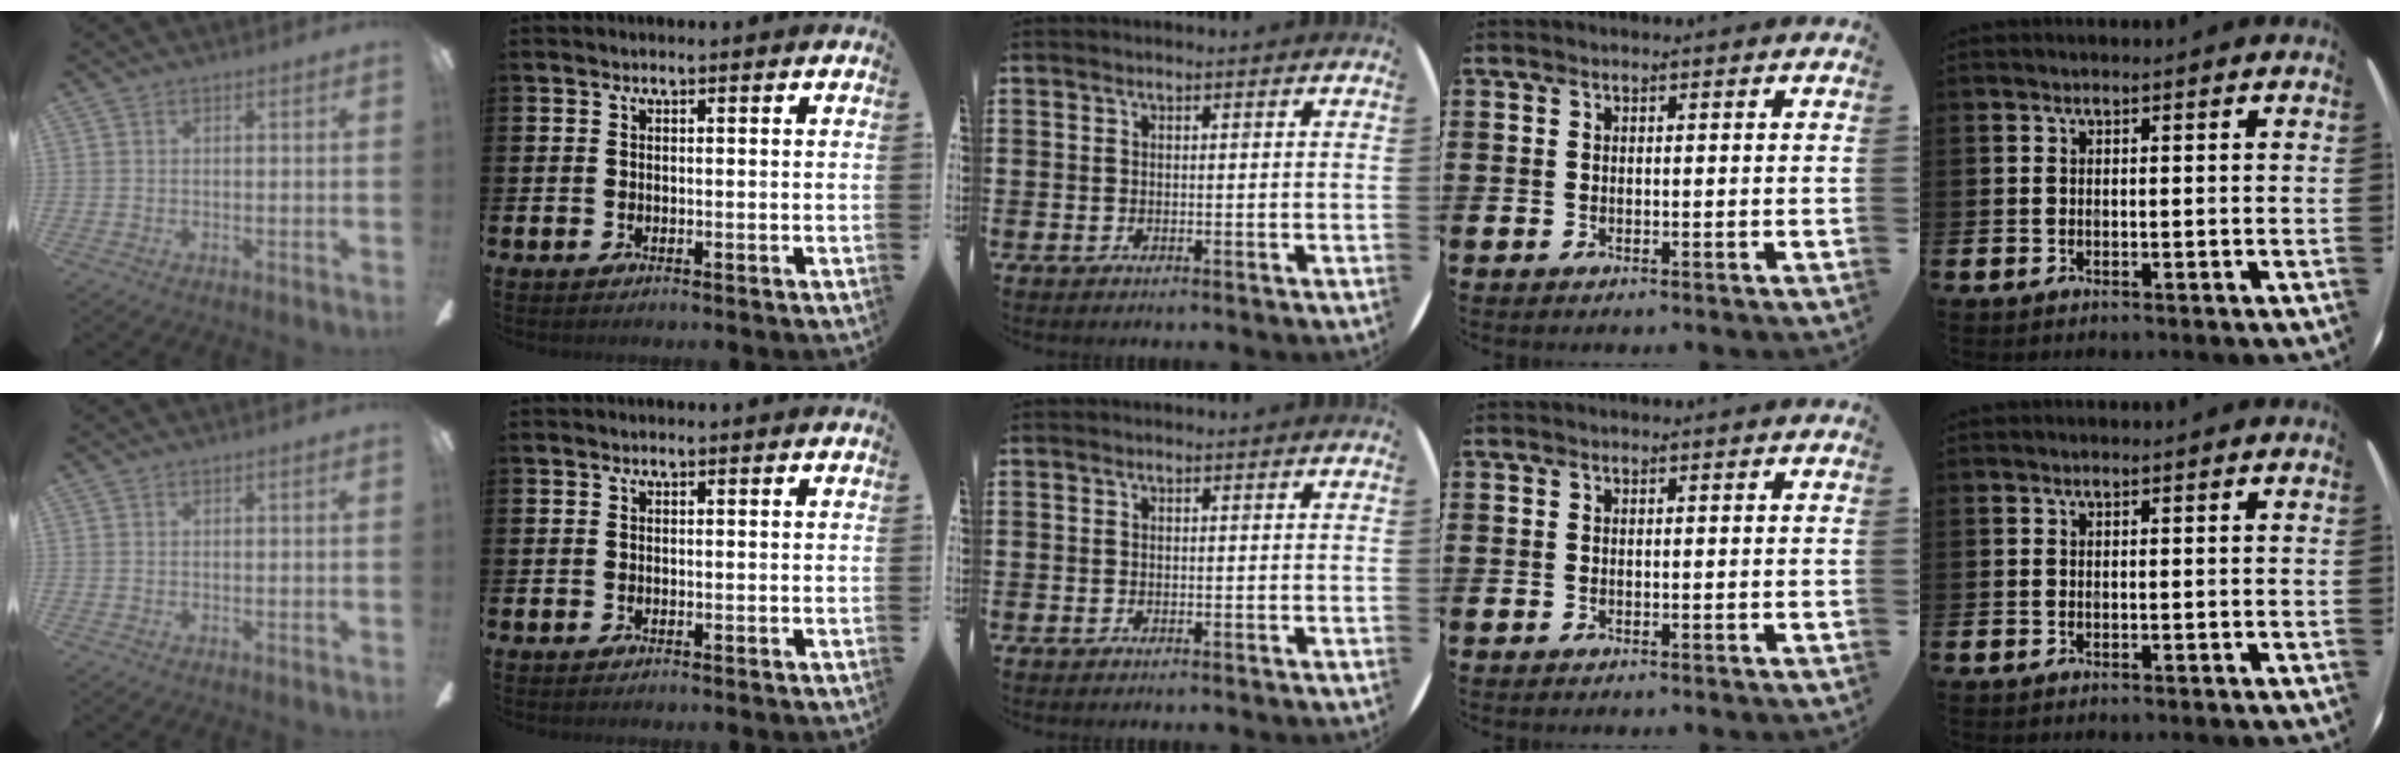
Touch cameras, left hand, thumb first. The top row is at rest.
{}